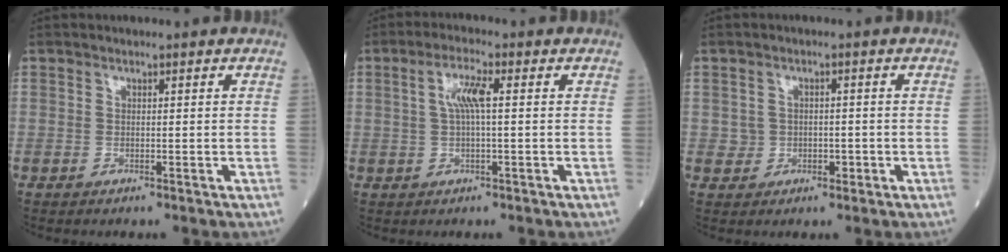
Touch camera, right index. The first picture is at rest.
{"total": 4.1, "force": [0.8, 0.5, 4.0], "torque": [-0.084, 0.012, 0.019]}
{"total": 2.4, "force": [-0.3, 2.3, 0.6], "torque": [-0.005, 0.007, 0.000]}